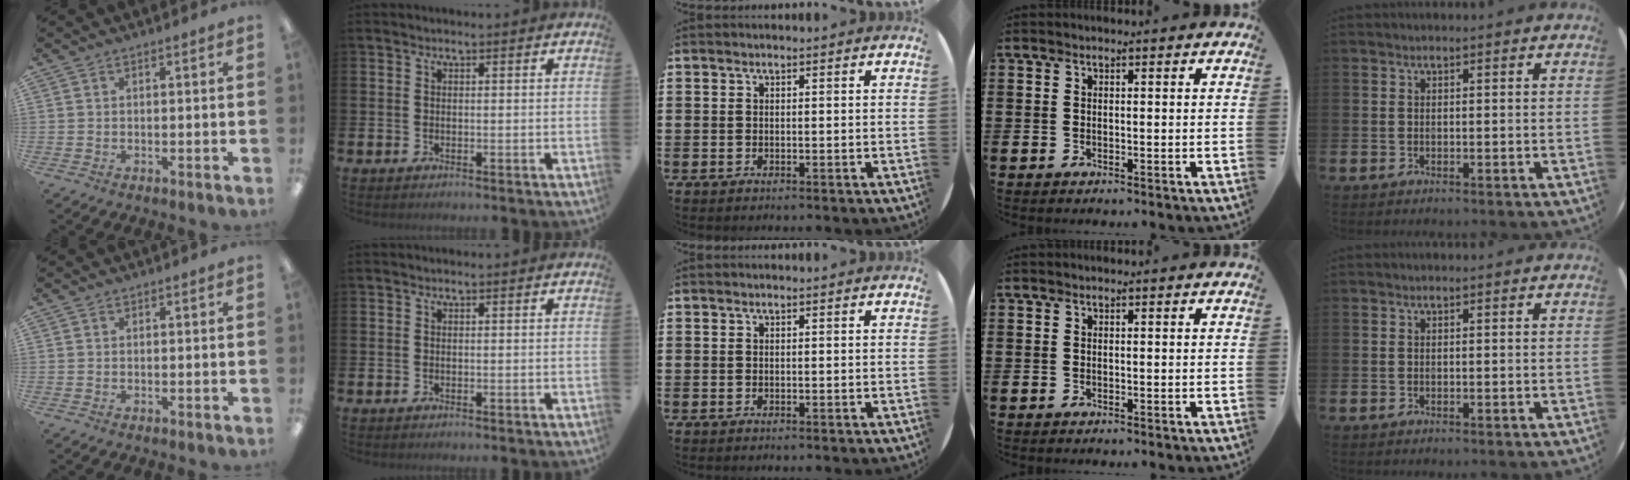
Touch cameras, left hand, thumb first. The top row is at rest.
{}